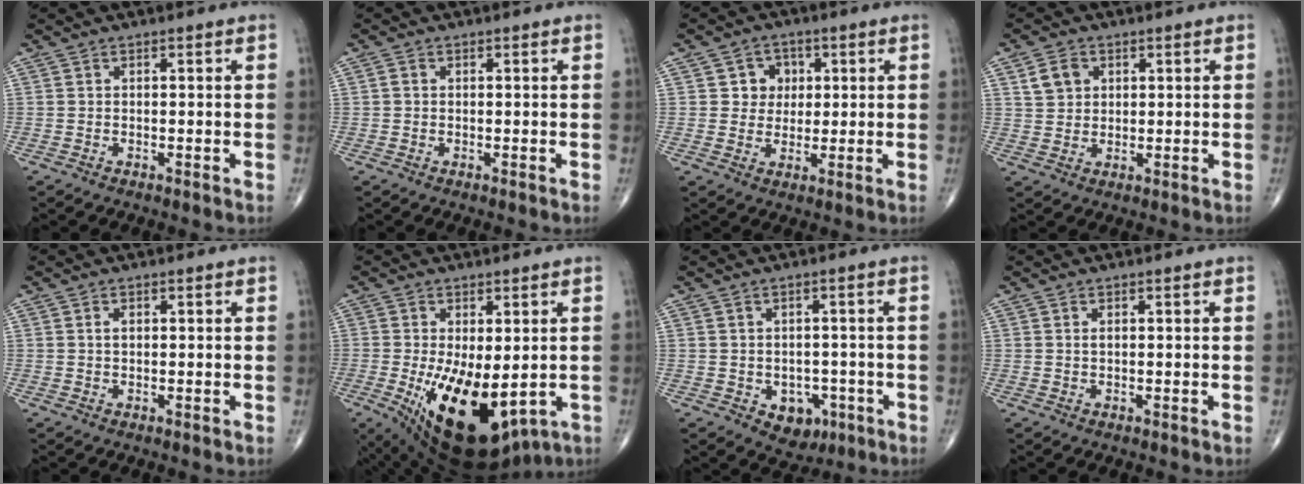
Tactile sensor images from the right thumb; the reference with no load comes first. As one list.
[{"total": 0.8, "force": [0.1, 0.7, 0.4], "torque": [-0.008, 0.002, 0.001]}, {"total": 5.4, "force": [1.4, 4.9, 1.7], "torque": [0.009, 0.002, 0.017]}, {"total": 4.8, "force": [1.9, 3.8, 2.2], "torque": [-0.024, -0.006, 0.038]}, {"total": 1.4, "force": [0.4, 0.9, 1.1], "torque": [-0.019, 0.002, 0.007]}, {"total": 17.9, "force": [-4.1, 8.7, 15.1], "torque": [-0.233, -0.023, -0.031]}, {"total": 6.2, "force": [-2.3, 4.7, 3.4], "torque": [-0.012, 0.013, -0.020]}, {"total": 0.9, "force": [0.3, 0.5, 0.7], "torque": [-0.015, 0.003, 0.007]}]